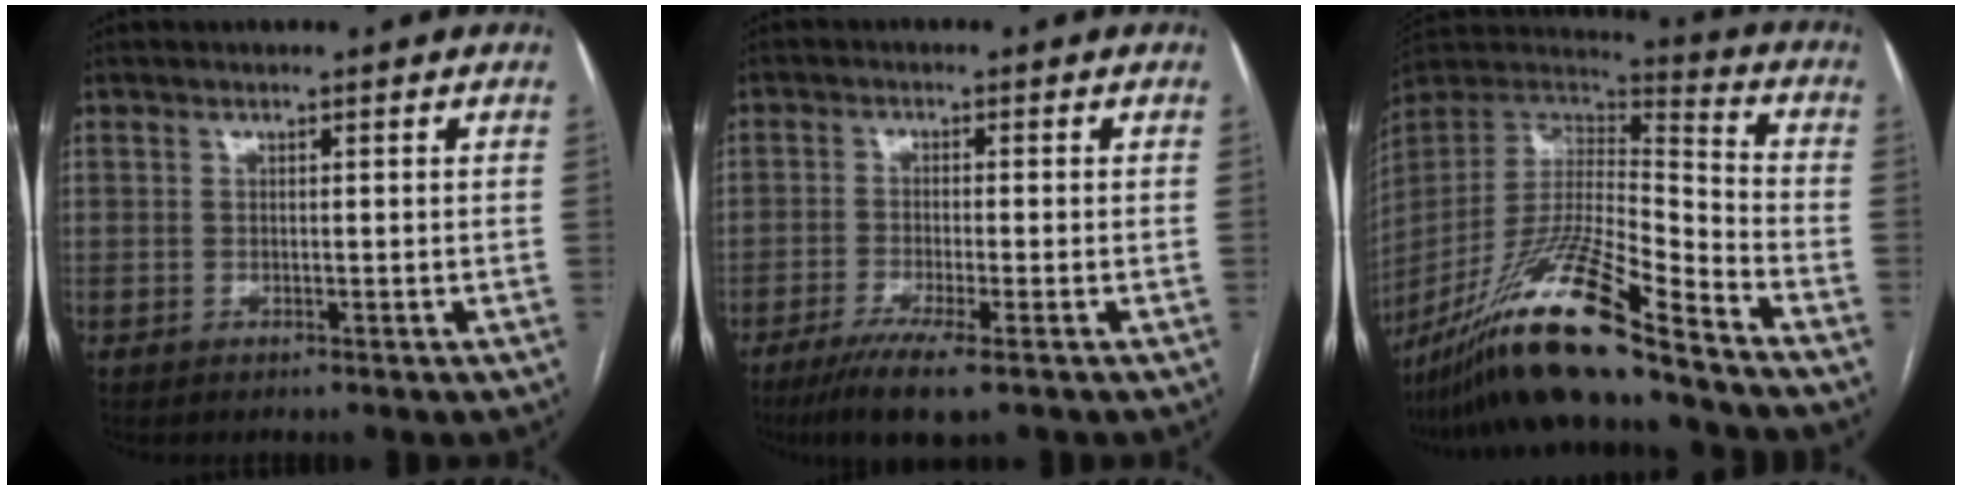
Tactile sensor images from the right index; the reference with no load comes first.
{"total": 7.6, "force": [-5.0, 0.1, 5.7], "torque": [-0.097, -0.020, -0.081]}
{"total": 21.8, "force": [-16.6, 0.6, 14.2], "torque": [-0.291, -0.030, -0.311]}